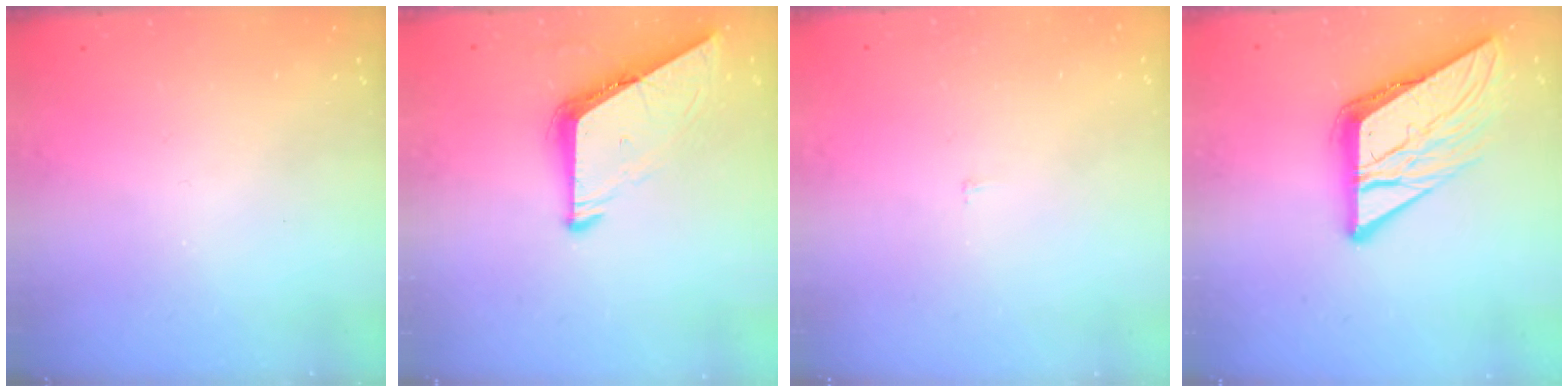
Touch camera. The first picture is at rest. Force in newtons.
{"total": 8.6, "press": 8.5, "slide": 0.9}
{"total": 2.3, "press": 2.3, "slide": 0.2}
{"total": 11.5, "press": 11.4, "slide": 1.1}